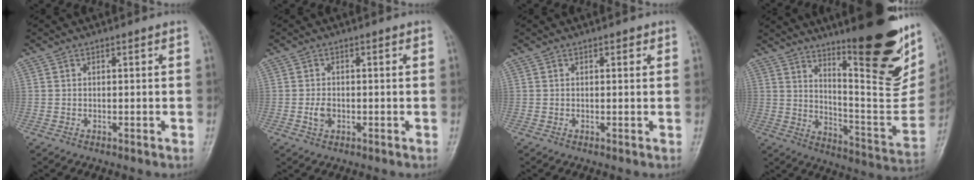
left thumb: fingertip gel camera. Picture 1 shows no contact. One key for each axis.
{"total": 2.5, "fx": -0.6, "fy": 1.7, "fz": 1.7, "tx": -0.026, "ty": 0.001, "tz": -0.012}
{"total": 1.0, "fx": 0.5, "fy": 0.5, "fz": 0.7, "tx": -0.003, "ty": -0.001, "tz": 0.005}
{"total": 27.8, "fx": 15.8, "fy": 7.3, "fz": 21.7, "tx": -0.266, "ty": -0.080, "tz": 0.241}